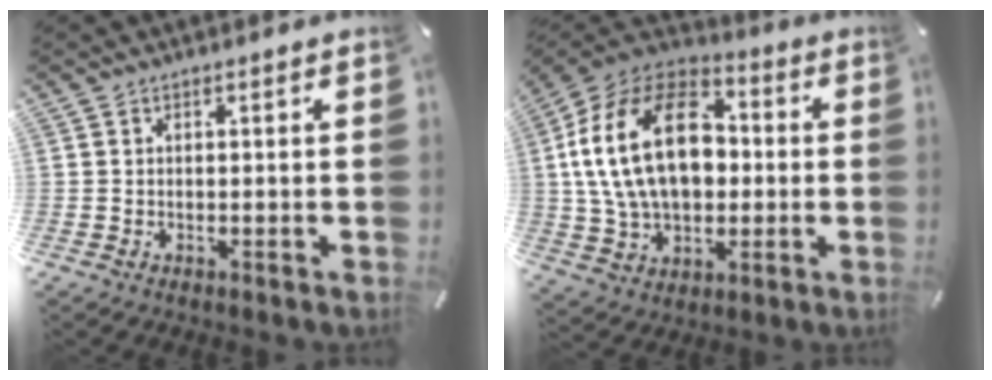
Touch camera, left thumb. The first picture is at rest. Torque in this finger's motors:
{"motor_torque": [1.45, 1.52, 1.75, -1.02, 1.05]}